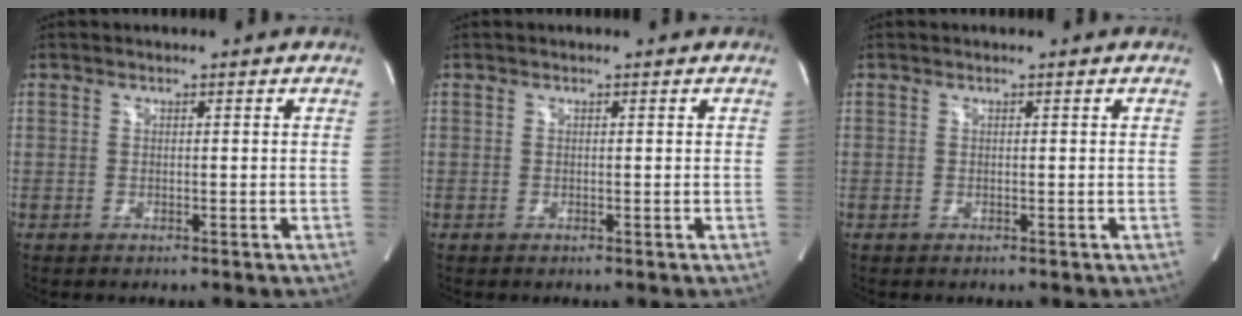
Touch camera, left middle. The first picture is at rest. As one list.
[{"total": 0.0}, {"total": 0.0}]